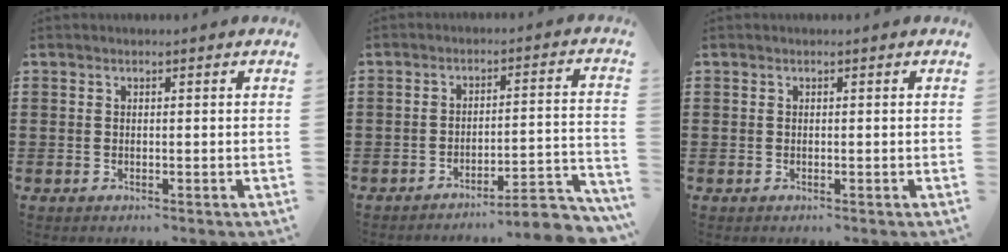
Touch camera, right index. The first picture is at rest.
{"total": 5.1, "force": [-4.5, 0.1, 2.4], "torque": [-0.038, -0.015, -0.089]}
{"total": 0.0}